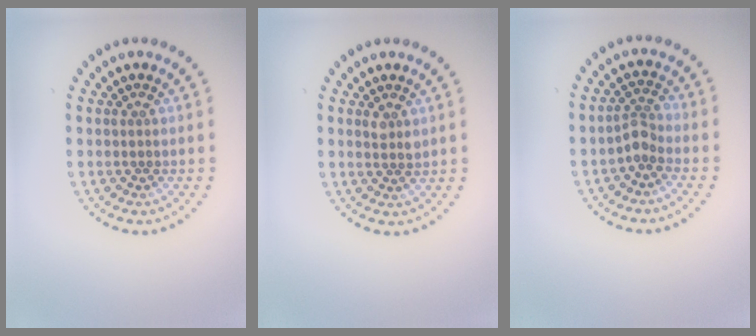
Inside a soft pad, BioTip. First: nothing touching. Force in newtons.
{"total": 1.1, "press": 1.0, "slide": 0.4}
{"total": 2.0, "press": 1.5, "slide": 1.4}